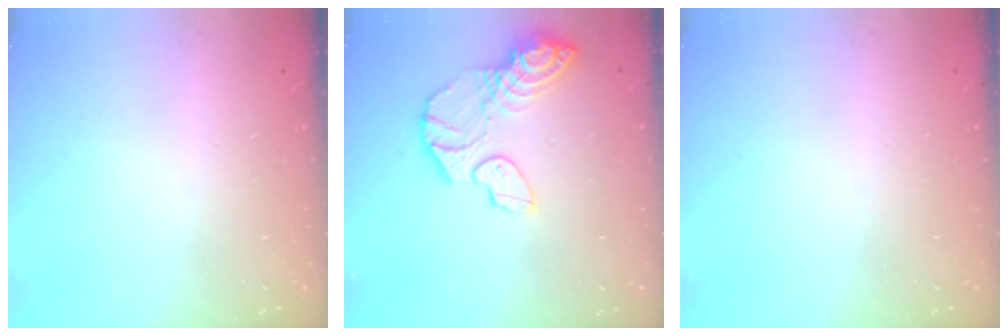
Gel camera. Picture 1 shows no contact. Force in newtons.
{"total": 13.0, "press": 12.6, "slide": 3.3}
{"total": 0.0}